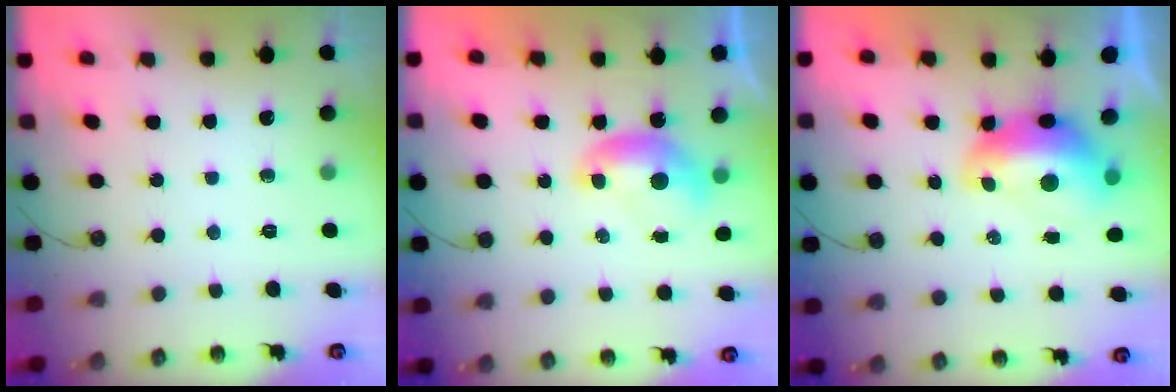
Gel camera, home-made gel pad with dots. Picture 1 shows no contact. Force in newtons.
{"total": 0.0}
{"total": 2.9, "press": 2.9, "slide": 0.7}